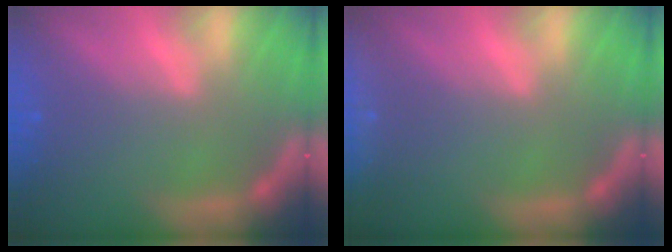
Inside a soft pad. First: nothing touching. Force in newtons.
{"total": 9.0}